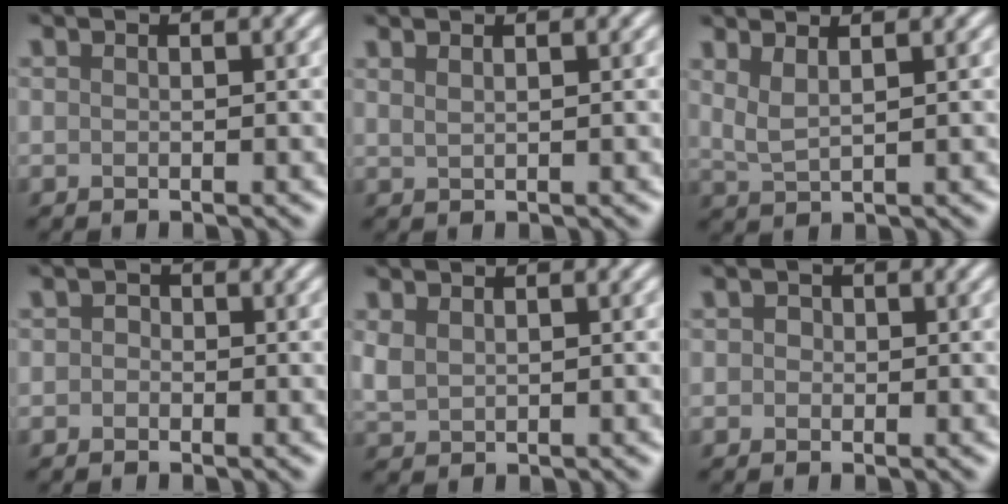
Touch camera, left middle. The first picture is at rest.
{"total": 1.4, "force": [0.9, 0.5, 0.9], "torque": [-0.006, -0.004, 0.008]}
{"total": 2.2, "force": [1.2, 0.7, 1.7], "torque": [-0.034, -0.006, 0.025]}
{"total": 1.0, "force": [-0.2, 0.9, 0.4], "torque": [0.000, -0.003, -0.018]}
{"total": 1.6, "force": [0.6, 1.1, 1.0], "torque": [-0.030, -0.001, 0.018]}
{"total": 1.0, "force": [0.1, 1.0, 0.4], "torque": [-0.001, 0.001, -0.009]}